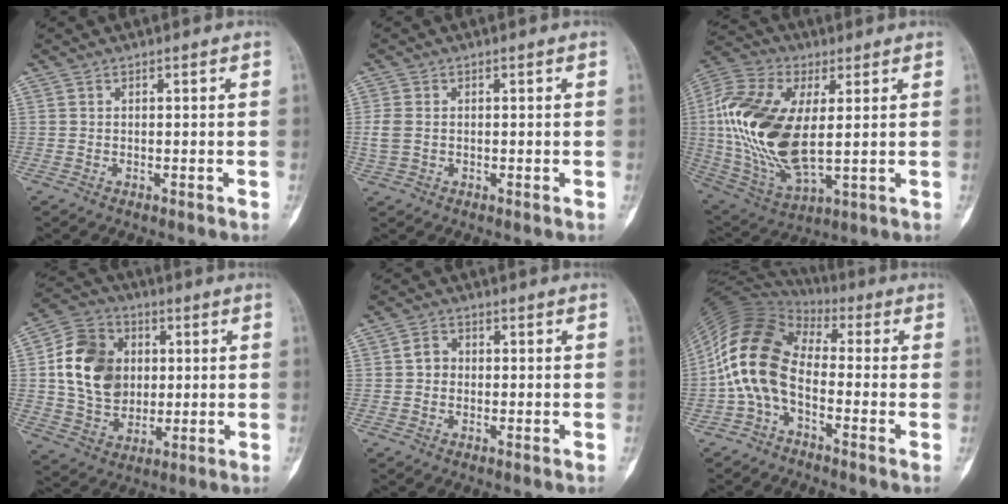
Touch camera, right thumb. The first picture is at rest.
{"total": 3.1, "force": [-0.1, 2.3, 2.1], "torque": [-0.056, 0.001, -0.002]}
{"total": 22.4, "force": [2.4, 11.5, 19.1], "torque": [-0.407, -0.010, 0.046]}
{"total": 15.7, "force": [2.1, 12.5, 9.3], "torque": [-0.141, 0.005, 0.039]}
{"total": 2.7, "force": [0.0, 2.4, 1.3], "torque": [-0.009, 0.010, -0.008]}
{"total": 12.1, "force": [-1.8, 7.3, 9.4], "torque": [-0.184, 0.048, -0.054]}